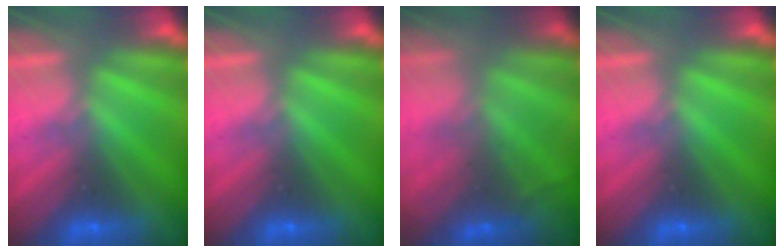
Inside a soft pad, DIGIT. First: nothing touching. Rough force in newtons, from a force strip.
{"total": 0.0}
{"total": 7.4}
{"total": 0.0}